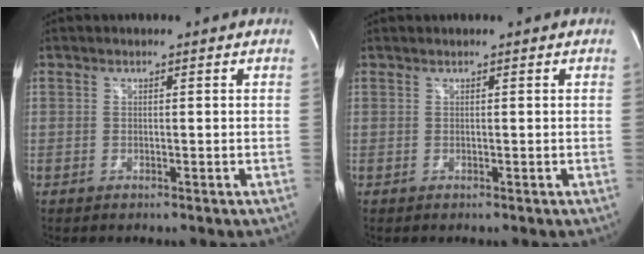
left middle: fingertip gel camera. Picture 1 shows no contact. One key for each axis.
{"total": 0.0}